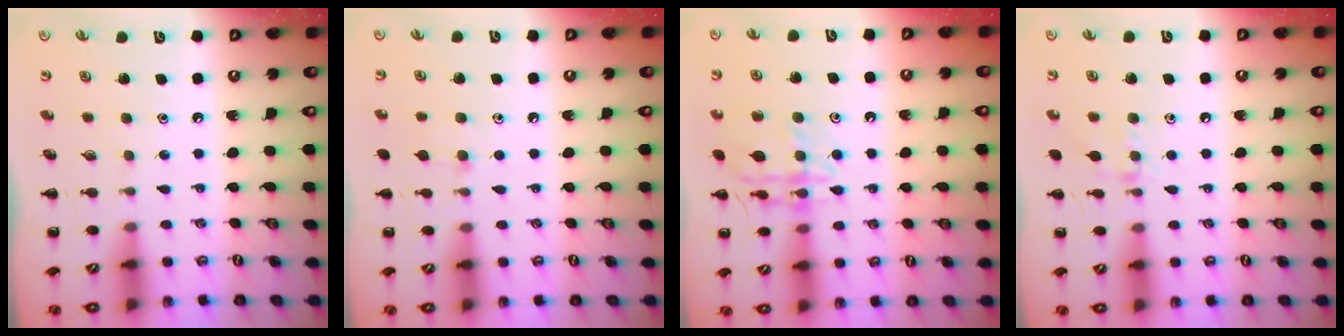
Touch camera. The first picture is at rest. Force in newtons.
{"total": 5.1, "press": 4.7, "slide": 2.0}
{"total": 14.2, "press": 14.2, "slide": 0.7}
{"total": 7.3, "press": 7.2, "slide": 1.4}